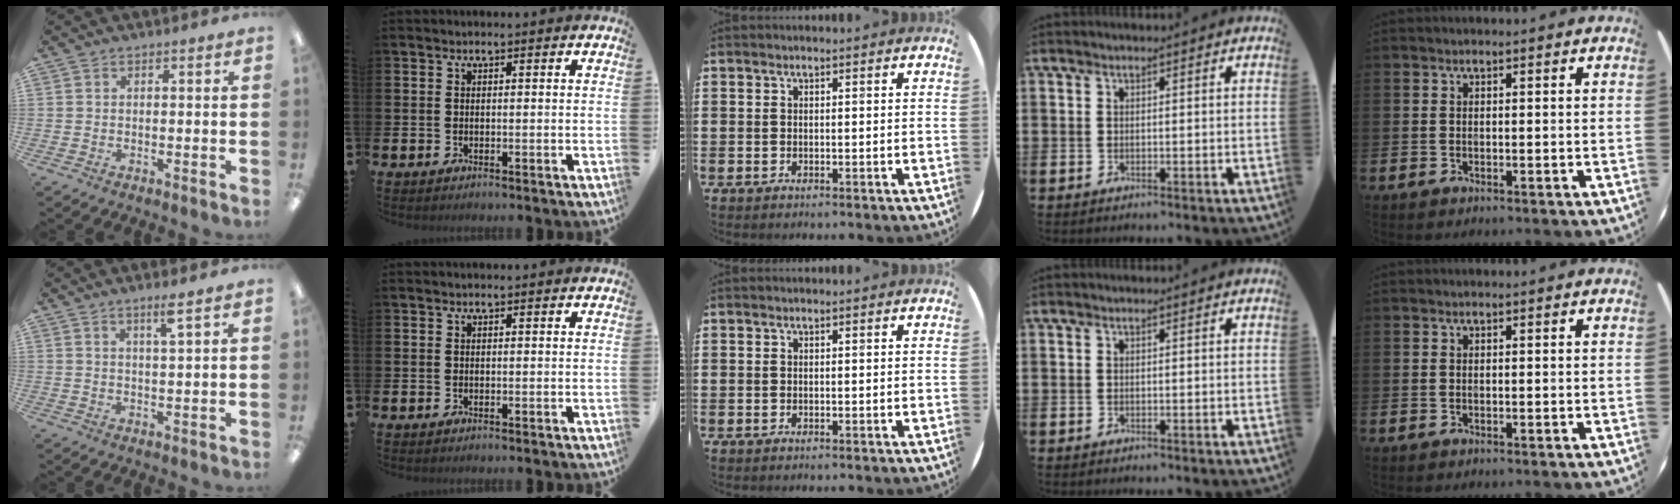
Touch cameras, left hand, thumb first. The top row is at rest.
{"thumb": {"total": 3.8, "force": [2.6, 0.0, 2.8], "torque": [-0.047, -0.007, 0.040]}}